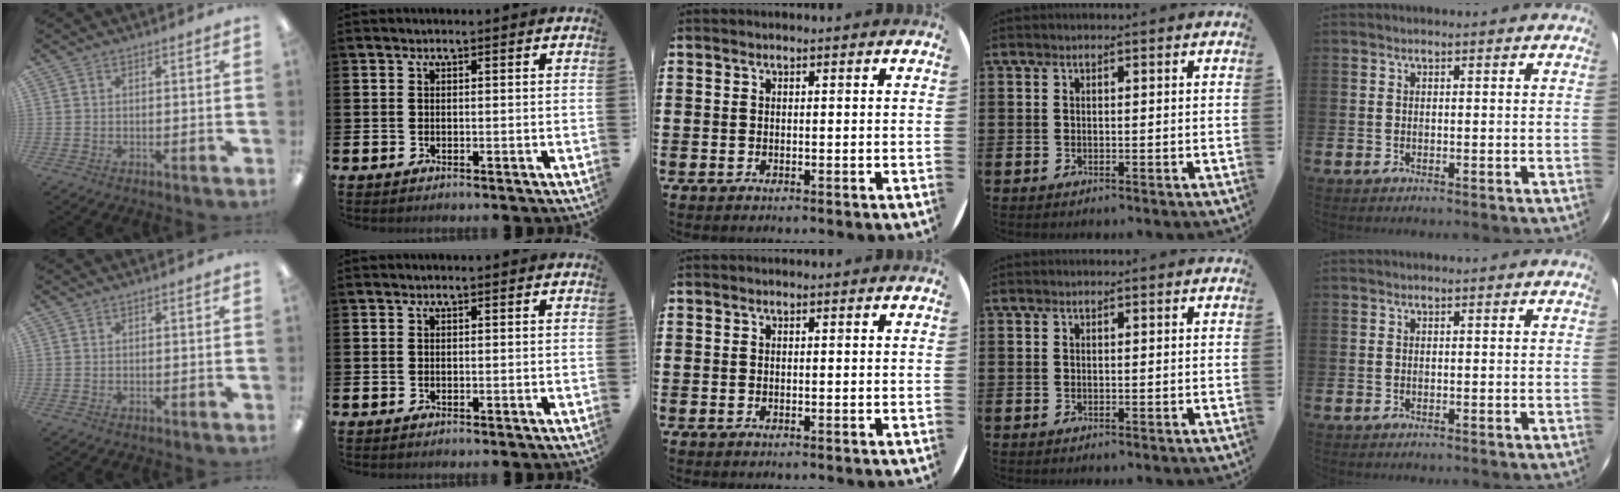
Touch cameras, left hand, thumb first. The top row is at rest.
{}